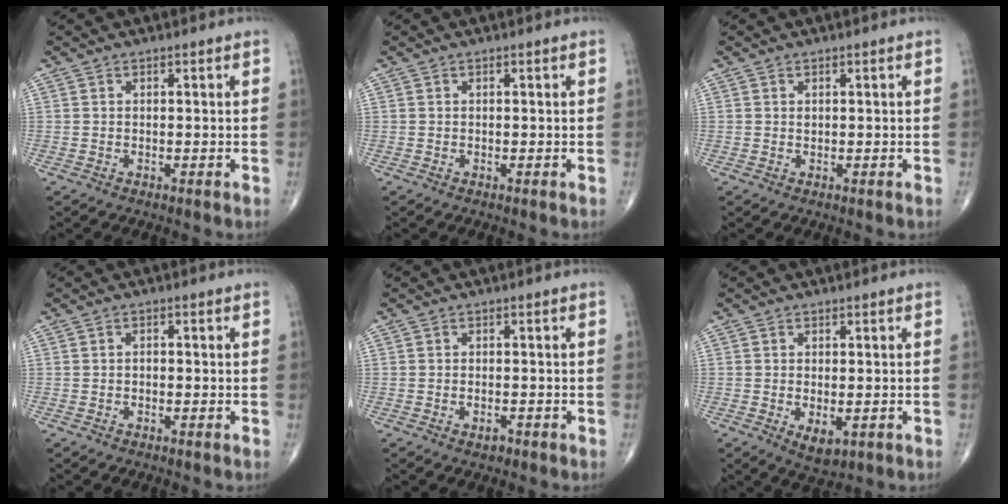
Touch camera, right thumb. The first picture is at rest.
{"total": 0.0}
{"total": 0.5, "force": [0.2, 0.4, 0.3], "torque": [-0.002, 0.000, 0.003]}
{"total": 0.9, "force": [-0.2, 0.6, 0.6], "torque": [-0.007, 0.007, -0.006]}
{"total": 1.7, "force": [-1.1, 0.8, 1.0], "torque": [-0.014, 0.003, -0.016]}
{"total": 4.3, "force": [-1.3, 2.2, 3.4], "torque": [-0.051, -0.009, -0.013]}